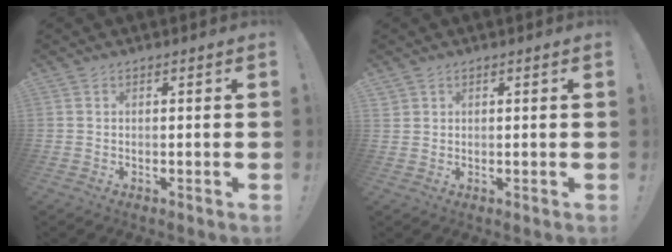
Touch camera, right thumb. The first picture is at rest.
{"total": 1.5, "force": [1.0, 1.1, 0.2], "torque": [0.001, -0.005, 0.019]}